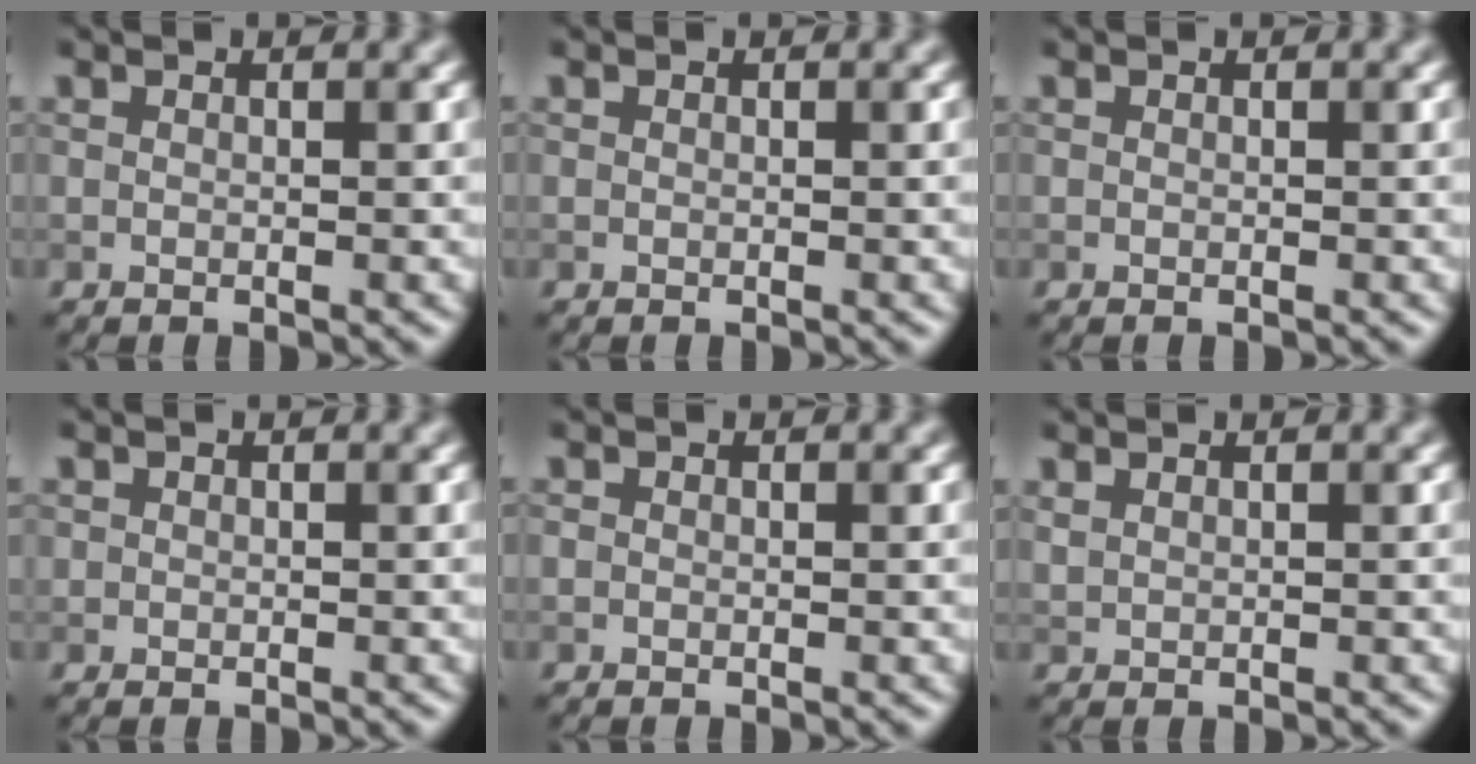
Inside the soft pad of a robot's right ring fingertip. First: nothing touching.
{"total": 0.0}
{"total": 0.0}
{"total": 1.3, "force": [0.3, 1.2, 0.3], "torque": [-0.003, 0.001, 0.009]}
{"total": 0.5, "force": [-0.2, 0.5, 0.1], "torque": [-0.003, -0.001, -0.006]}
{"total": 0.6, "force": [0.5, 0.4, 0.2], "torque": [-0.012, -0.002, 0.014]}